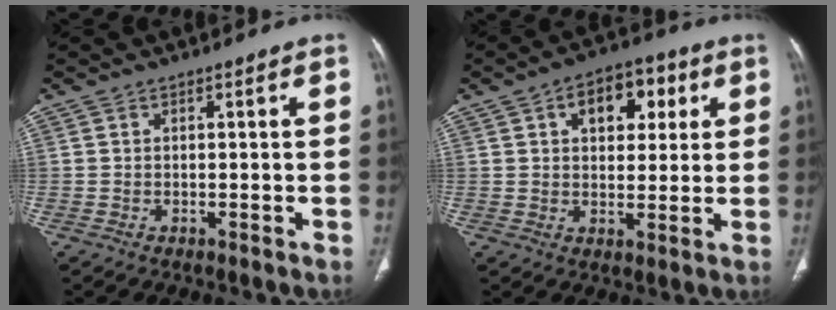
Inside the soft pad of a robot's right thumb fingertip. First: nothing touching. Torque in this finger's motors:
{"motor_torque": [-0.49, 0.70, 0.33, 0.22, 0.16]}